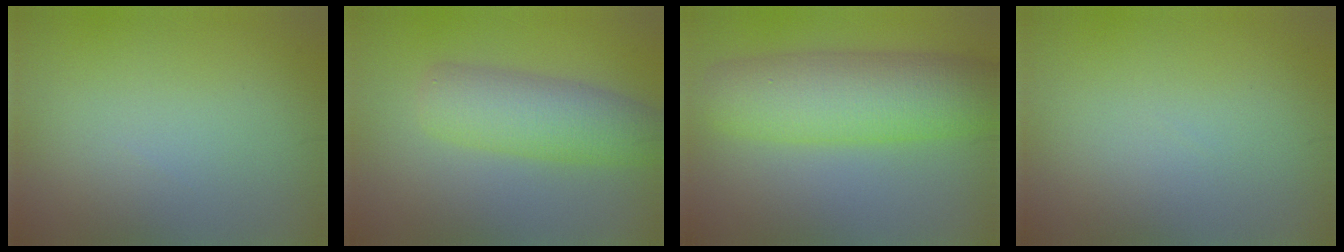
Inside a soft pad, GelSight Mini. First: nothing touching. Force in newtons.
{"total": 5.1, "press": 5.1, "slide": 0.2}
{"total": 7.9, "press": 7.9, "slide": 0.1}
{"total": 0.0}